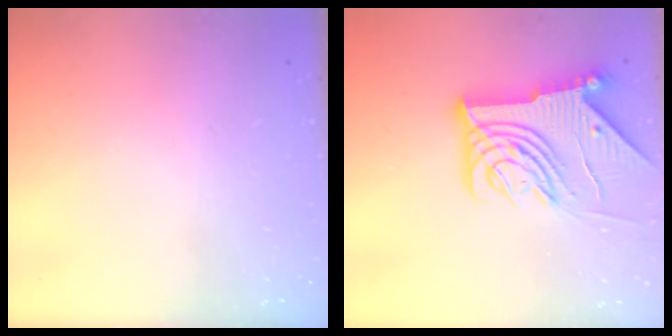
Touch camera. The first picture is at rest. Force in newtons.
{"total": 12.0, "press": 11.9, "slide": 1.5}